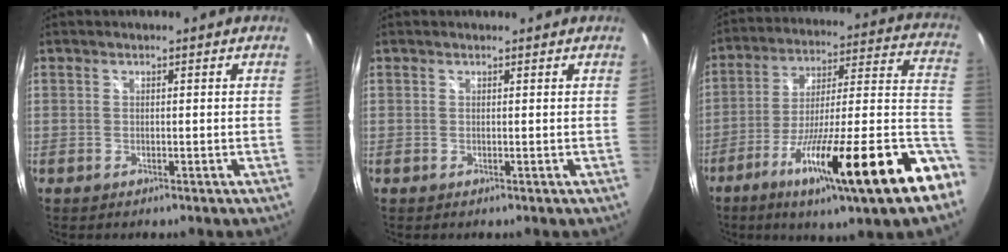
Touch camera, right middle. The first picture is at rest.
{"total": 0.8, "force": [0.7, 0.1, 0.0], "torque": [-0.004, 0.001, 0.011]}
{"total": 27.2, "force": [-14.4, 2.2, 23.0], "torque": [-0.330, -0.040, -0.228]}